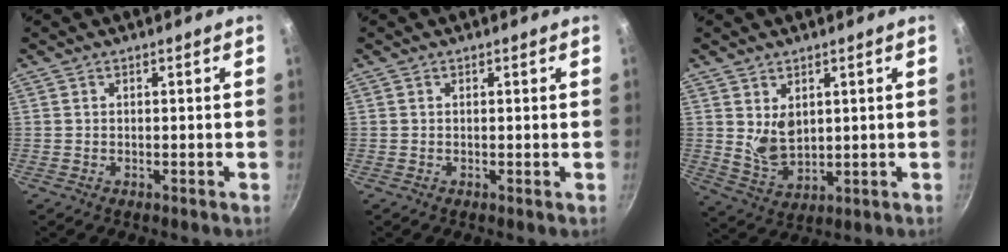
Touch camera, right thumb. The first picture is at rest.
{"total": 0.0}
{"total": 6.2, "force": [2.0, 4.2, 4.2], "torque": [-0.064, -0.026, 0.049]}